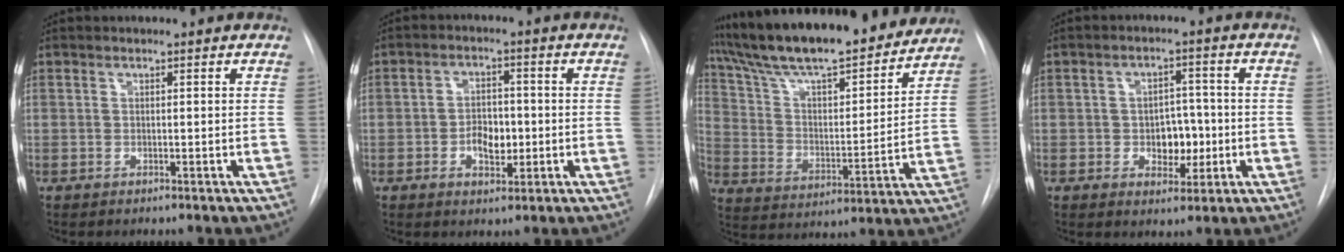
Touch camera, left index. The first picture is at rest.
{"total": 4.8, "force": [-1.1, 2.9, 3.7], "torque": [-0.059, 0.006, -0.015]}
{"total": 23.1, "force": [20.4, 3.9, 10.3], "torque": [-0.175, 0.001, 0.313]}
{"total": 5.6, "force": [-1.0, 3.7, 4.1], "torque": [-0.050, 0.010, -0.009]}